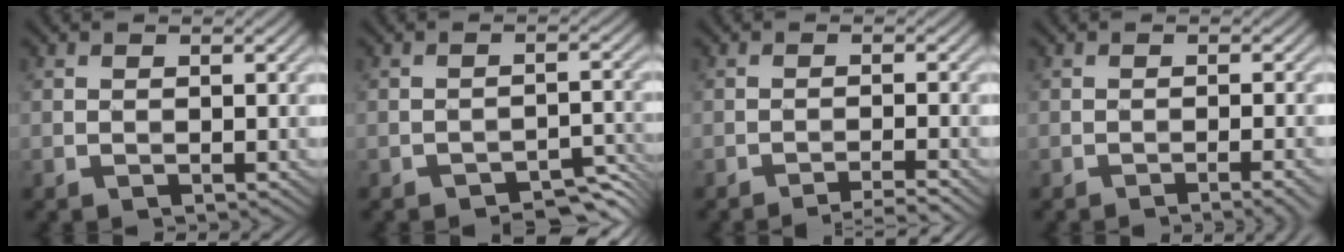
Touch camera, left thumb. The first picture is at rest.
{"total": 3.0, "force": [-2.9, 0.4, 0.7], "torque": [-0.005, 0.011, -0.043]}
{"total": 2.1, "force": [-1.9, -0.4, 0.9], "torque": [-0.008, 0.009, -0.046]}
{"total": 1.7, "force": [-1.1, -0.3, 1.2], "torque": [-0.017, 0.007, -0.025]}